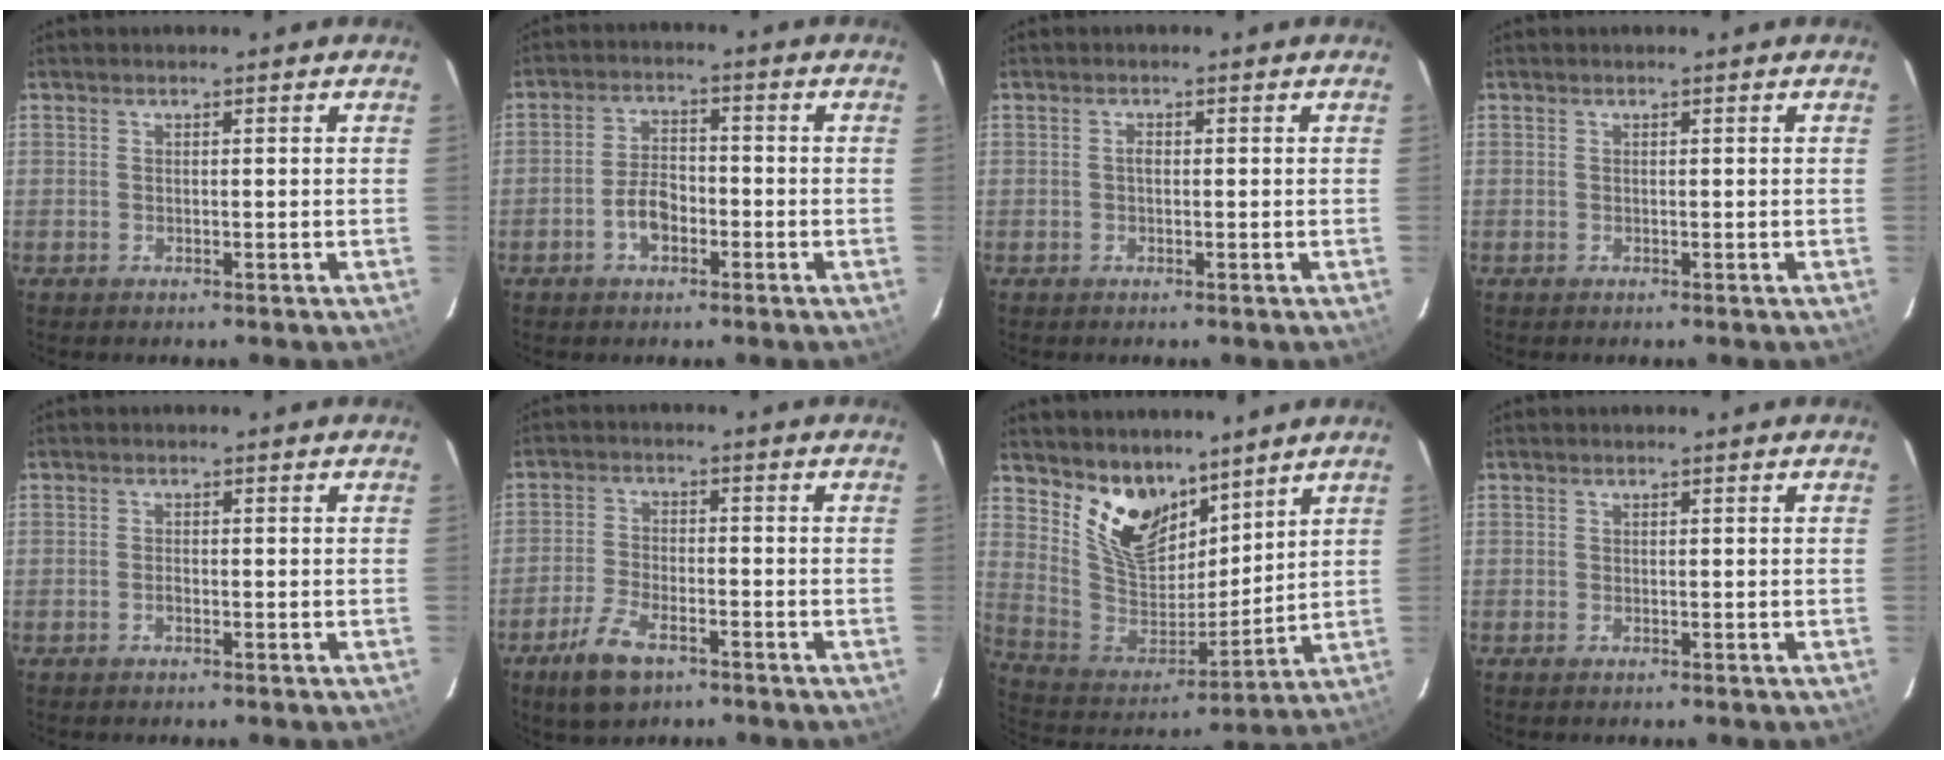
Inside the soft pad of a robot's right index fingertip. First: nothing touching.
{"total": 5.3, "force": [-2.4, 3.0, 3.6], "torque": [-0.073, 0.012, -0.042]}
{"total": 0.8, "force": [-0.1, 0.5, 0.6], "torque": [-0.010, 0.004, -0.003]}
{"total": 0.0}
{"total": 0.9, "force": [-0.5, 0.5, 0.6], "torque": [-0.014, 0.003, -0.010]}
{"total": 8.1, "force": [-5.2, 3.6, 5.0], "torque": [-0.125, -0.007, -0.097]}
{"total": 14.4, "force": [9.9, 7.7, 7.0], "torque": [-0.145, -0.005, 0.199]}
{"total": 0.0}